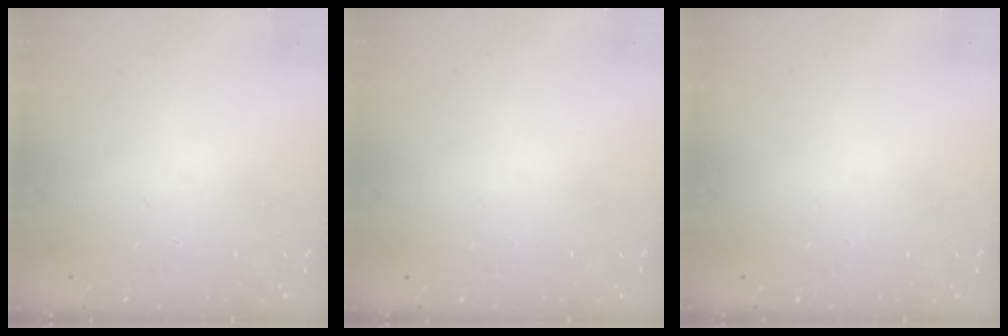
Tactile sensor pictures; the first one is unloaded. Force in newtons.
{"total": 0.0}
{"total": 0.0}